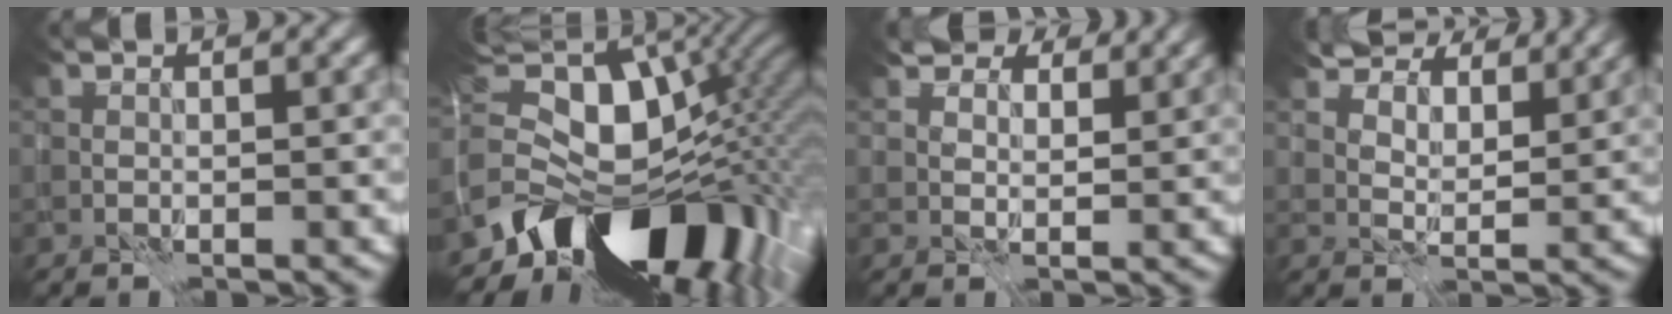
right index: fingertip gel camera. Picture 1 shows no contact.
{"total": 14.3, "force": [-6.6, 8.8, 9.2], "torque": [-0.155, 0.002, -0.116]}
{"total": 6.2, "force": [4.9, 3.2, 2.0], "torque": [-0.047, 0.003, 0.075]}
{"total": 10.7, "force": [8.9, 4.2, 4.1], "torque": [-0.088, -0.010, 0.144]}